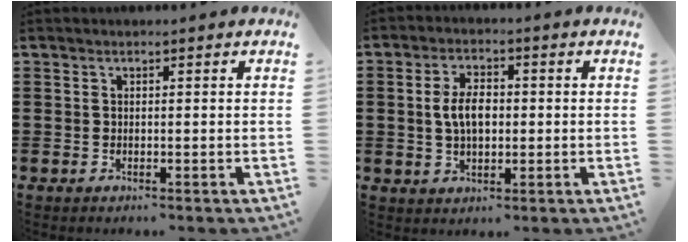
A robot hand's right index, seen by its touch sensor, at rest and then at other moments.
{"total": 5.4, "force": [0.1, 3.0, 4.5], "torque": [-0.090, 0.005, -0.004]}